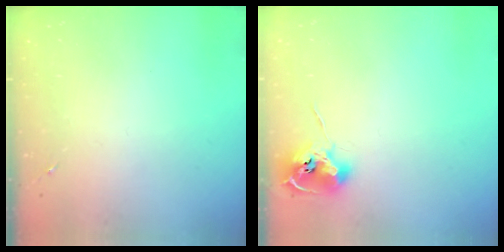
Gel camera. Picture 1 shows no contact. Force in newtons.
{"total": 9.9, "press": 9.8, "slide": 0.9}